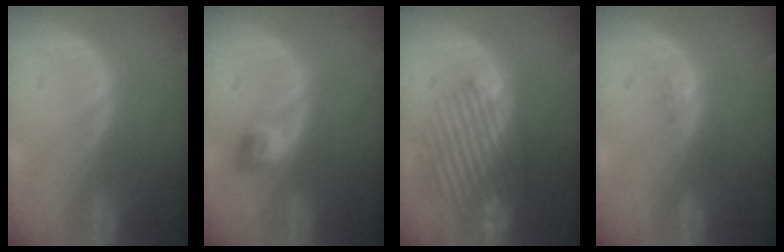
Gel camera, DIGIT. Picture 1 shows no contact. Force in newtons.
{"total": 3.0, "press": 2.6, "slide": 1.3}
{"total": 10.2, "press": 9.1, "slide": 4.7}
{"total": 0.9, "press": 0.9, "slide": 0.2}